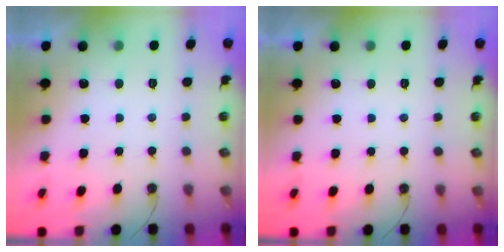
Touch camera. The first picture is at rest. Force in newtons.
{"total": 0.0}